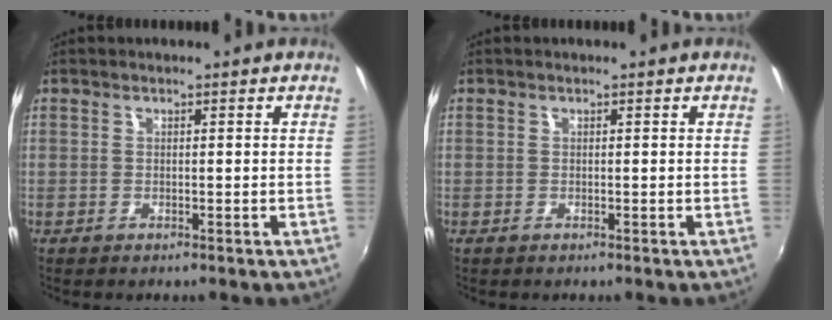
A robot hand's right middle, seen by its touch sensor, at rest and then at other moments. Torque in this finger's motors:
{"motor_torque": [0.00, 0.00, 0.00, 0.00]}